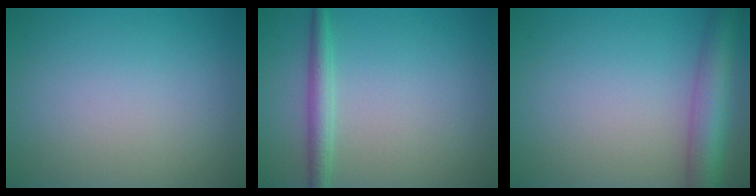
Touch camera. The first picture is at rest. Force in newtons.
{"total": 2.3, "press": 2.3, "slide": 0.1}
{"total": 5.4, "press": 5.4, "slide": 0.1}